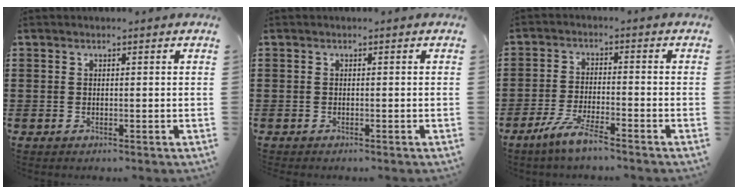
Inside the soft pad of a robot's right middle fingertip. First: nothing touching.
{"total": 0.0}
{"total": 5.4, "force": [-4.1, 0.3, 3.4], "torque": [-0.082, -0.015, -0.081]}